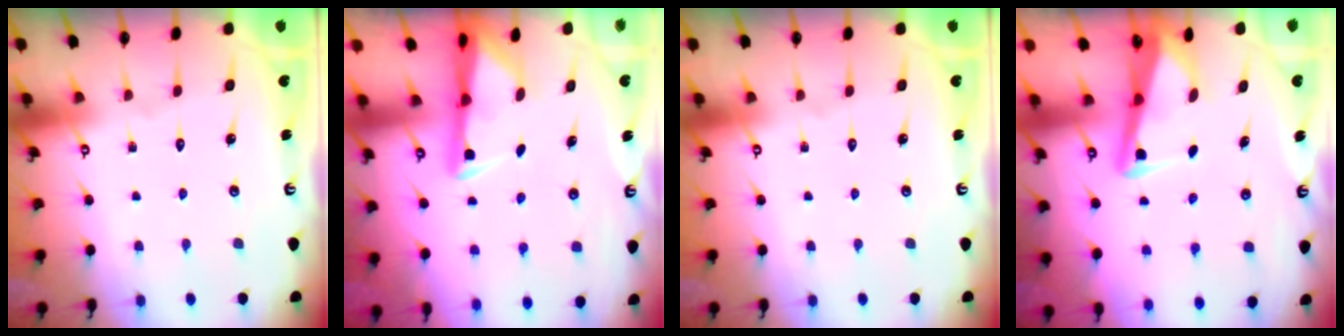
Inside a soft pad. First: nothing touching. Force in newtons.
{"total": 3.0, "press": 2.9, "slide": 0.5}
{"total": 0.0}
{"total": 3.6, "press": 3.5, "slide": 0.8}